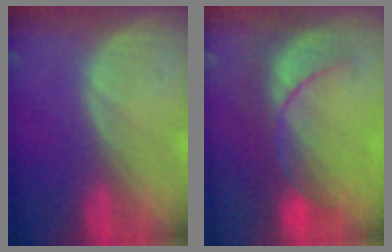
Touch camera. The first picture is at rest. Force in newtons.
{"total": 8.4, "press": 7.9, "slide": 2.6}